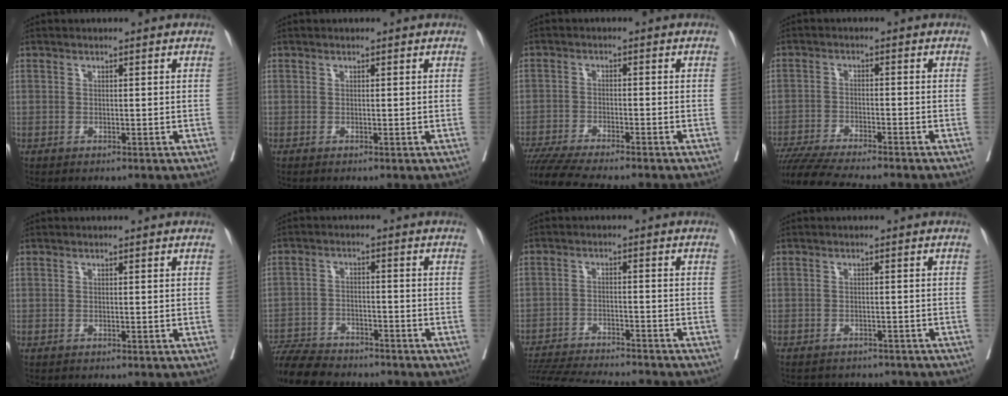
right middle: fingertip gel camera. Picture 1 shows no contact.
{"total": 0.0}
{"total": 11.2, "force": [-9.8, 0.3, 5.4], "torque": [-0.072, -0.020, -0.156]}
{"total": 12.3, "force": [-10.9, 0.1, 5.7], "torque": [-0.079, -0.020, -0.174]}
{"total": 0.0}
{"total": 11.3, "force": [-10.3, 2.6, 3.9], "torque": [-0.066, -0.007, -0.166]}
{"total": 16.9, "force": [-15.6, 1.4, 6.1], "torque": [-0.120, -0.025, -0.232]}
{"total": 10.1, "force": [-9.1, 3.5, 2.7], "torque": [-0.048, 0.004, -0.100]}